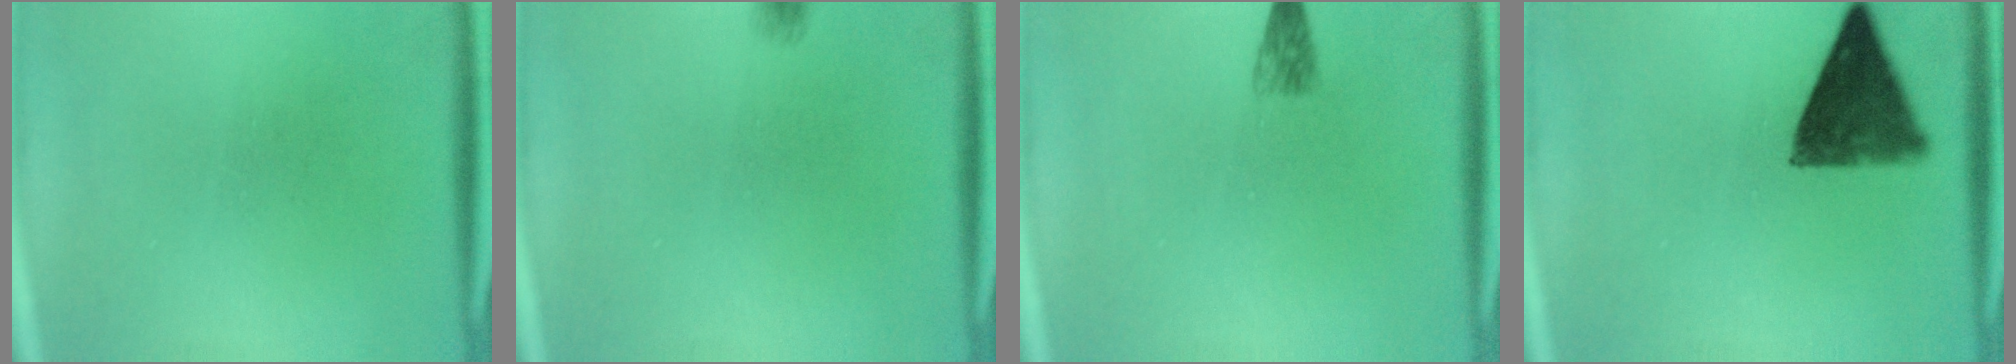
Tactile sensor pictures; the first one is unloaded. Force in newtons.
{"total": 1.4}
{"total": 2.0}
{"total": 10.3}